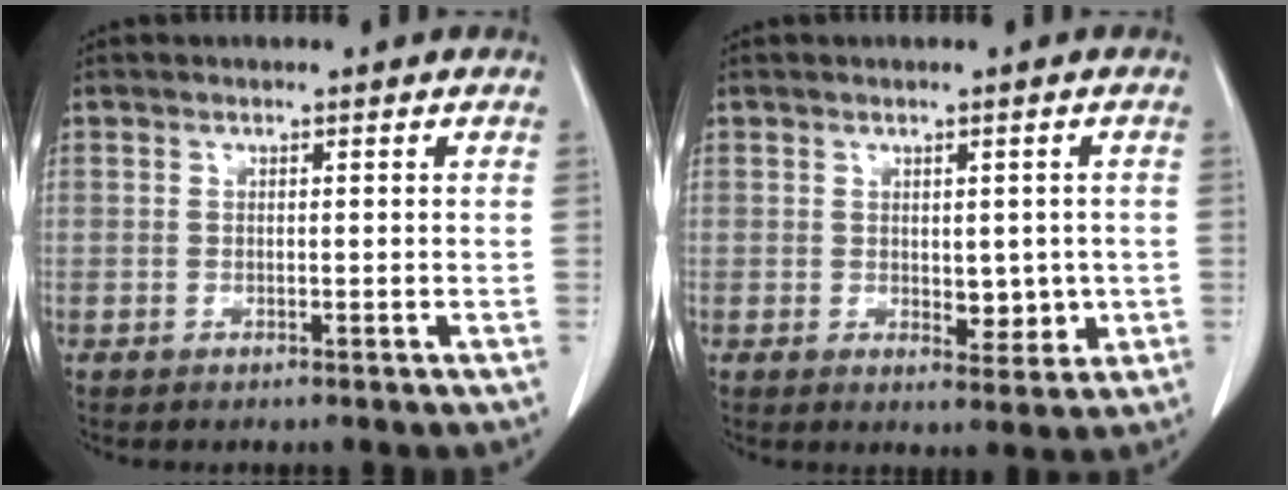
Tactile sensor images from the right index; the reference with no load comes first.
{"total": 4.4, "force": [-0.3, 2.4, 3.7], "torque": [-0.042, -0.007, 0.006]}